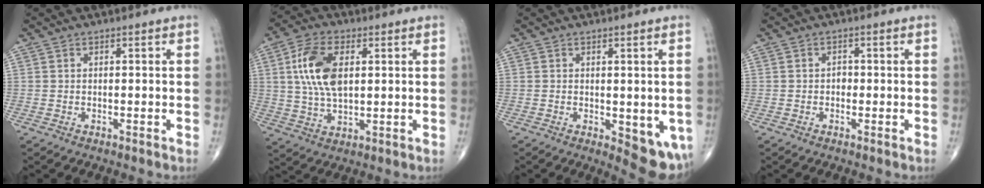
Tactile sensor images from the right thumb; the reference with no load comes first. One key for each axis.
{"total": 11.4, "fx": 2.5, "fy": 6.2, "fz": 9.3, "tx": -0.179, "ty": 0.000, "tz": 0.048}
{"total": 7.7, "fx": -1.7, "fy": 3.2, "fz": 6.8, "tx": -0.061, "ty": -0.014, "tz": -0.013}
{"total": 1.3, "fx": -0.3, "fy": 1.0, "fz": 0.7, "tx": -0.004, "ty": 0.004, "tz": -0.008}